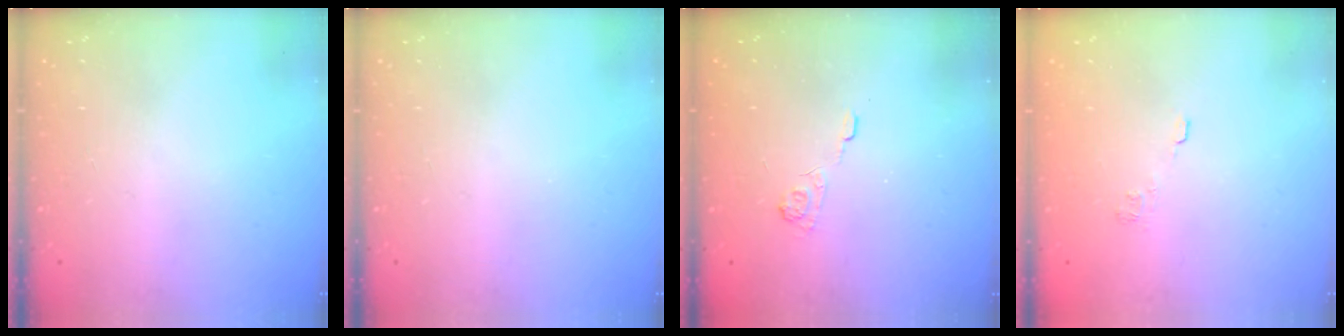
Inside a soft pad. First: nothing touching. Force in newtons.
{"total": 0.0}
{"total": 3.7, "press": 3.4, "slide": 1.4}
{"total": 6.5, "press": 6.4, "slide": 1.1}